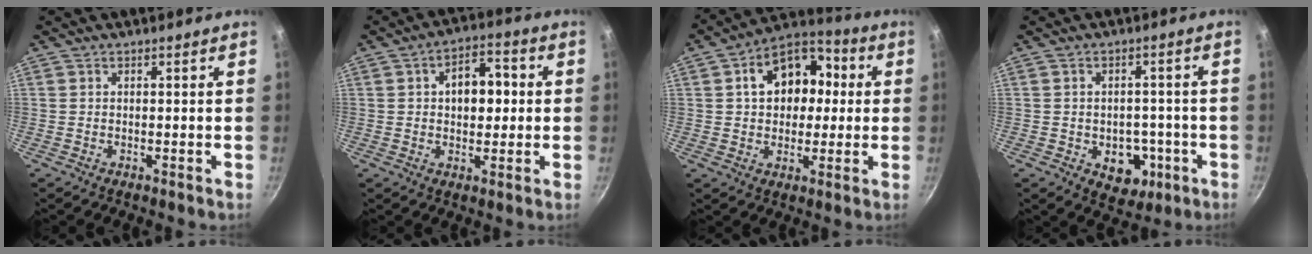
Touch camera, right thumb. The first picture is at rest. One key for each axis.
{"total": 8.9, "fx": 1.0, "fy": 5.8, "fz": 6.8, "tx": -0.063, "ty": 0.015, "tz": 0.006}
{"total": 15.1, "fx": 2.7, "fy": 11.0, "fz": 10.0, "tx": -0.115, "ty": 0.027, "tz": 0.029}
{"total": 7.7, "fx": -2.4, "fy": 5.8, "fz": 4.5, "tx": -0.025, "ty": 0.015, "tz": -0.020}